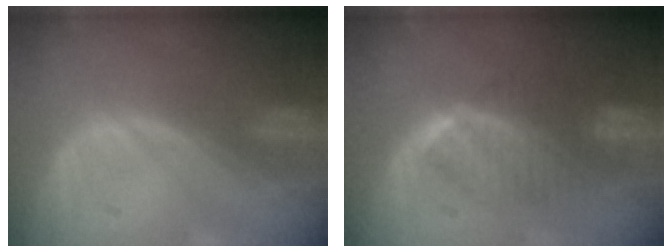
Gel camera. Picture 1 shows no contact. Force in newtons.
{"total": 6.7, "press": 6.7, "slide": 0.3}